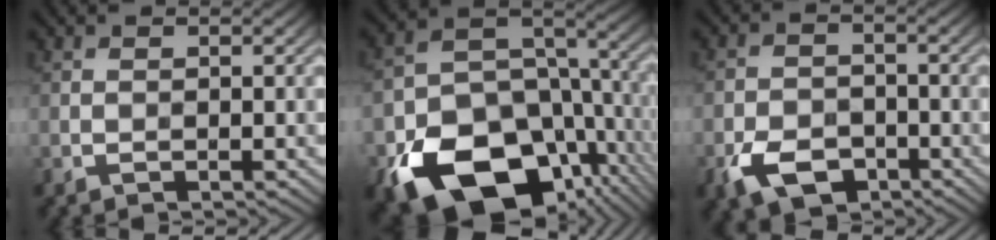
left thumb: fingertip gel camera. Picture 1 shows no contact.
{"total": 19.7, "force": [-8.9, 13.4, 11.3], "torque": [-0.234, -0.060, -0.119]}
{"total": 6.6, "force": [-3.8, 4.1, 3.6], "torque": [-0.074, -0.011, -0.073]}